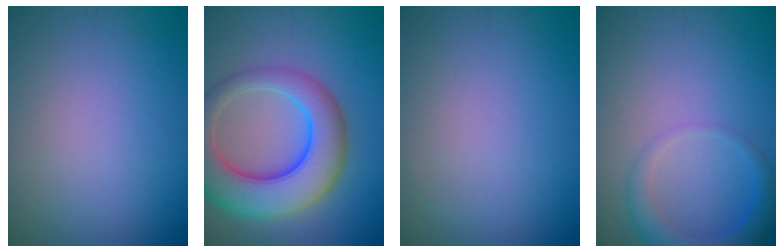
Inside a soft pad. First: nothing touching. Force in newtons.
{"total": 9.5, "press": 9.5, "slide": 0.6}
{"total": 0.0}
{"total": 3.4, "press": 3.4, "slide": 0.2}